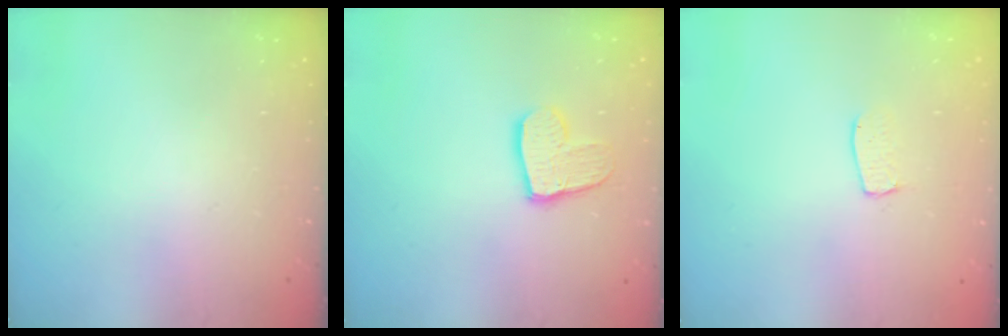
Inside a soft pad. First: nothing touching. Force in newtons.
{"total": 11.4, "press": 11.4, "slide": 1.0}
{"total": 3.9, "press": 3.9, "slide": 0.3}